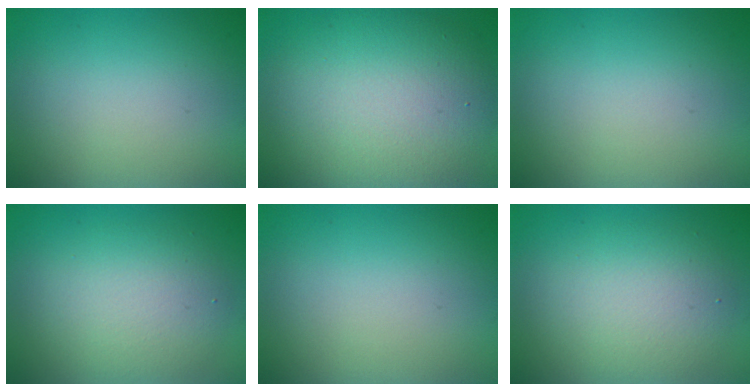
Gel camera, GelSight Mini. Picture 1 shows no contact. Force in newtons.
{"total": 10.6, "press": 10.6, "slide": 0.8}
{"total": 0.0}
{"total": 4.4, "press": 4.4, "slide": 0.4}
{"total": 0.0}
{"total": 4.7, "press": 4.7, "slide": 0.4}